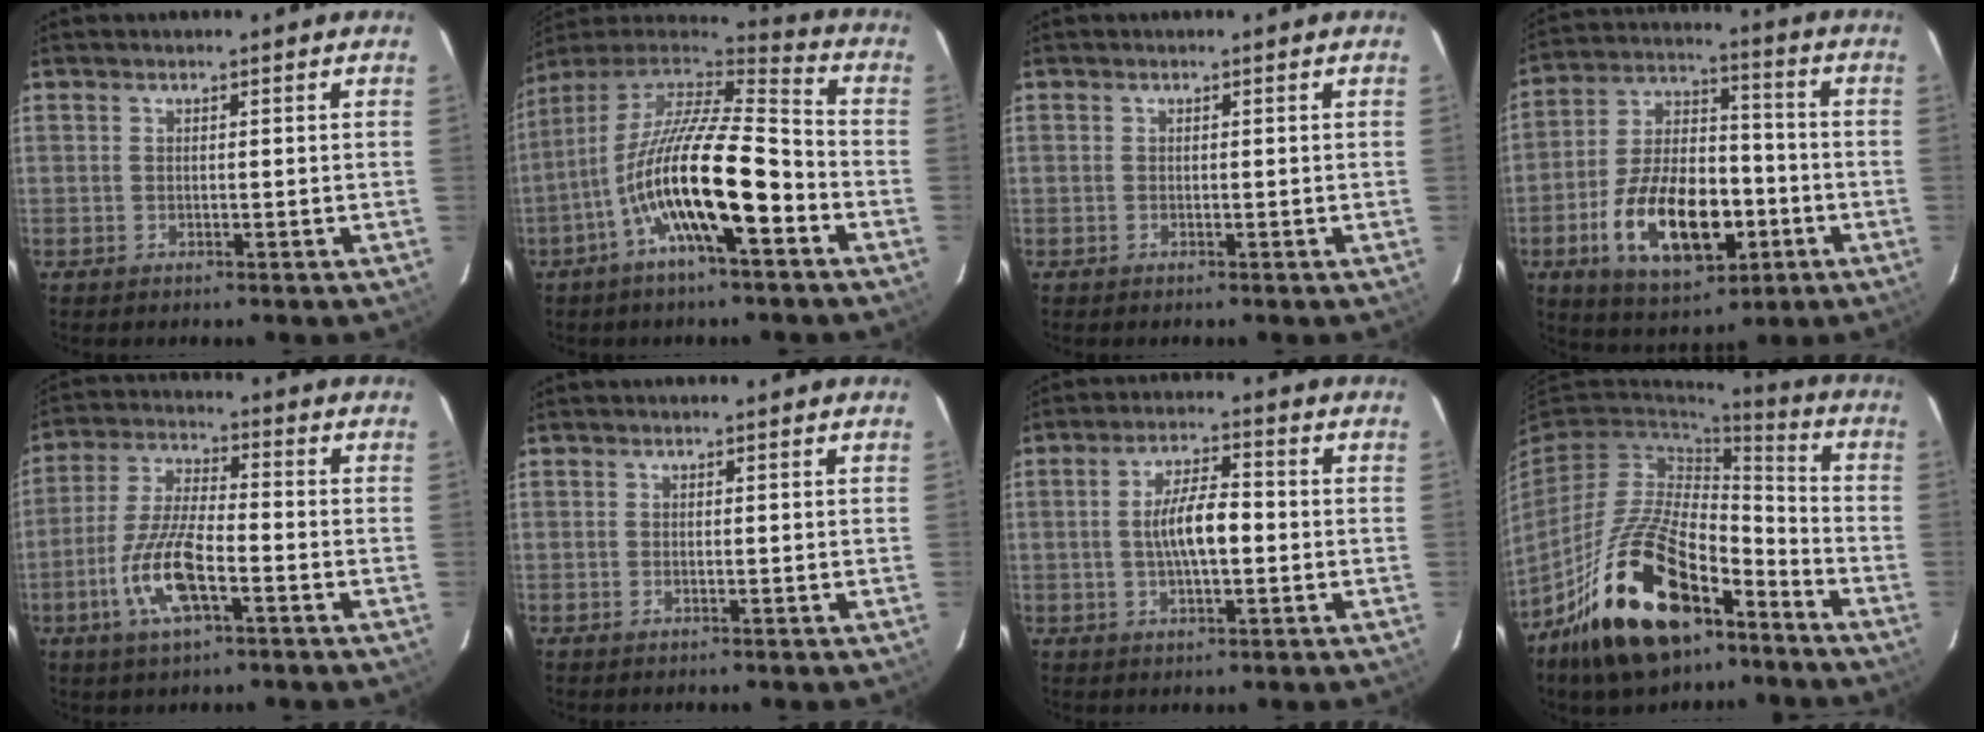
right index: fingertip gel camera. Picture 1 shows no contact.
{"total": 18.7, "force": [-7.5, 4.3, 16.5], "torque": [-0.293, -0.022, -0.144]}
{"total": 0.0}
{"total": 19.0, "force": [-6.4, 10.2, 14.7], "torque": [-0.294, 0.009, -0.092]}
{"total": 11.6, "force": [-4.8, 3.3, 10.1], "torque": [-0.214, -0.004, -0.094]}
{"total": 0.0}
{"total": 7.4, "force": [-0.6, 2.4, 7.0], "torque": [-0.129, 0.008, -0.008]}
{"total": 22.6, "force": [-13.6, 10.6, 14.6], "torque": [-0.277, 0.002, -0.225]}